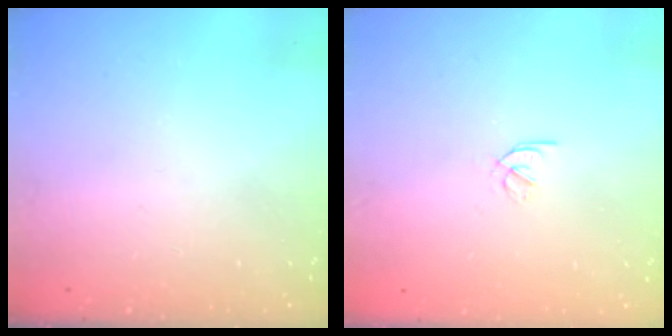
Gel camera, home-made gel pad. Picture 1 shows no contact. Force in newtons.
{"total": 1.9, "press": 1.9, "slide": 0.3}